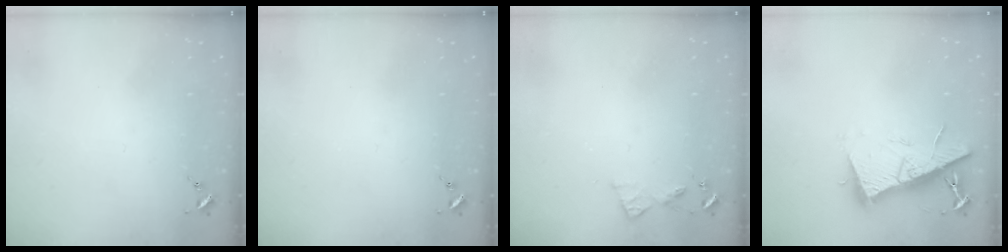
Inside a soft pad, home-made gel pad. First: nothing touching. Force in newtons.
{"total": 0.0}
{"total": 6.8, "press": 6.8, "slide": 0.7}
{"total": 13.2, "press": 13.1, "slide": 1.3}